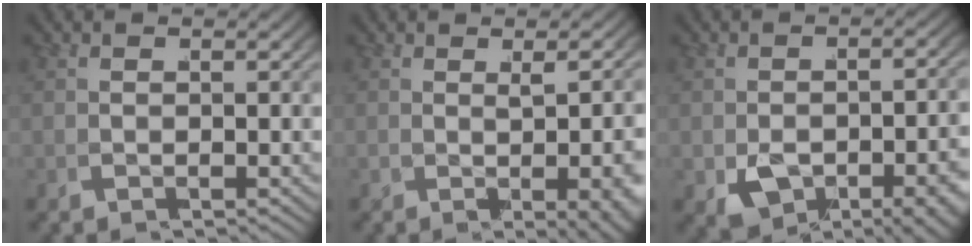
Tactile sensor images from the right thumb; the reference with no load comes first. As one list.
[{"total": 3.9, "force": [0.0, 0.5, 3.9], "torque": [-0.045, -0.007, 0.010]}, {"total": 5.0, "force": [-2.5, 2.5, 3.5], "torque": [-0.047, -0.013, -0.028]}]